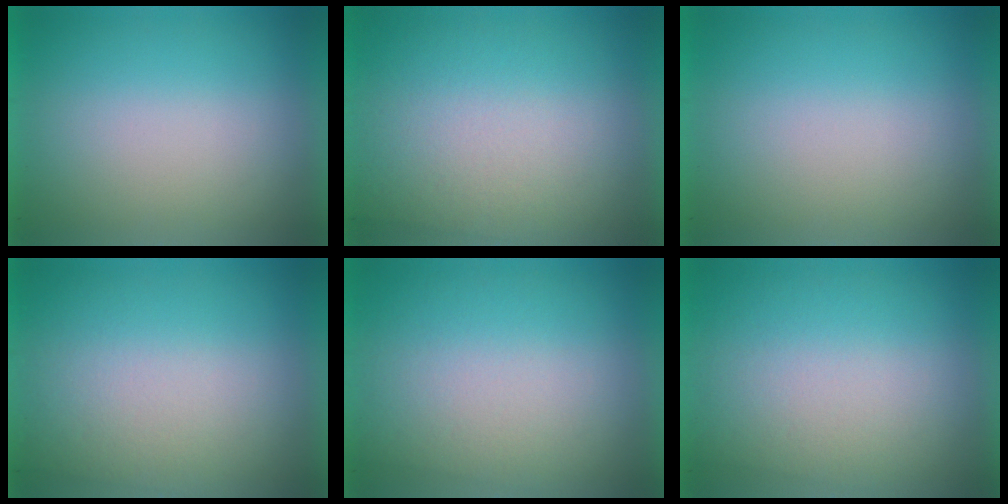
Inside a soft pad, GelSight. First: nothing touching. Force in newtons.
{"total": 3.0}
{"total": 0.0}
{"total": 2.1}
{"total": 2.6}
{"total": 2.6}